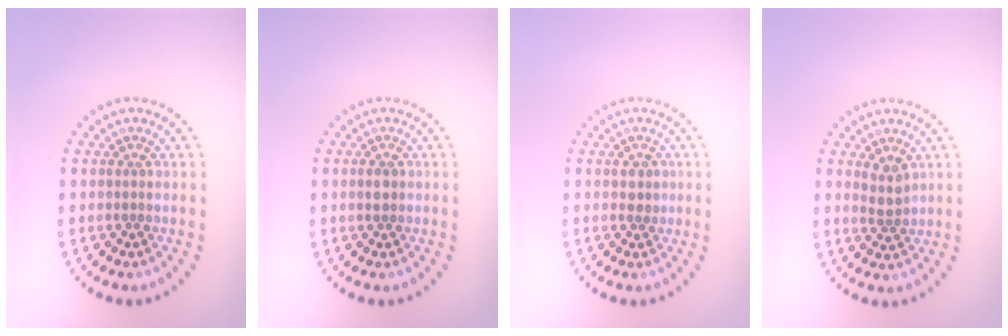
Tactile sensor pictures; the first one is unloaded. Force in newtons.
{"total": 1.3, "press": 1.3, "slide": 0.0}
{"total": 1.1, "press": 1.0, "slide": 0.5}
{"total": 1.7, "press": 1.4, "slide": 1.1}